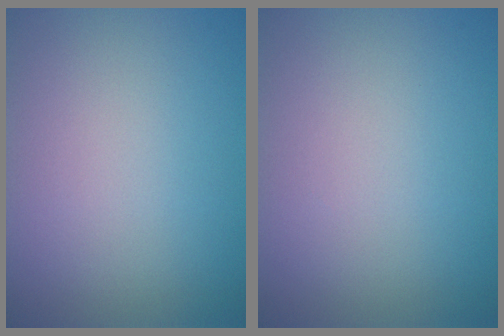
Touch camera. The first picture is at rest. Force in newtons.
{"total": 0.0}